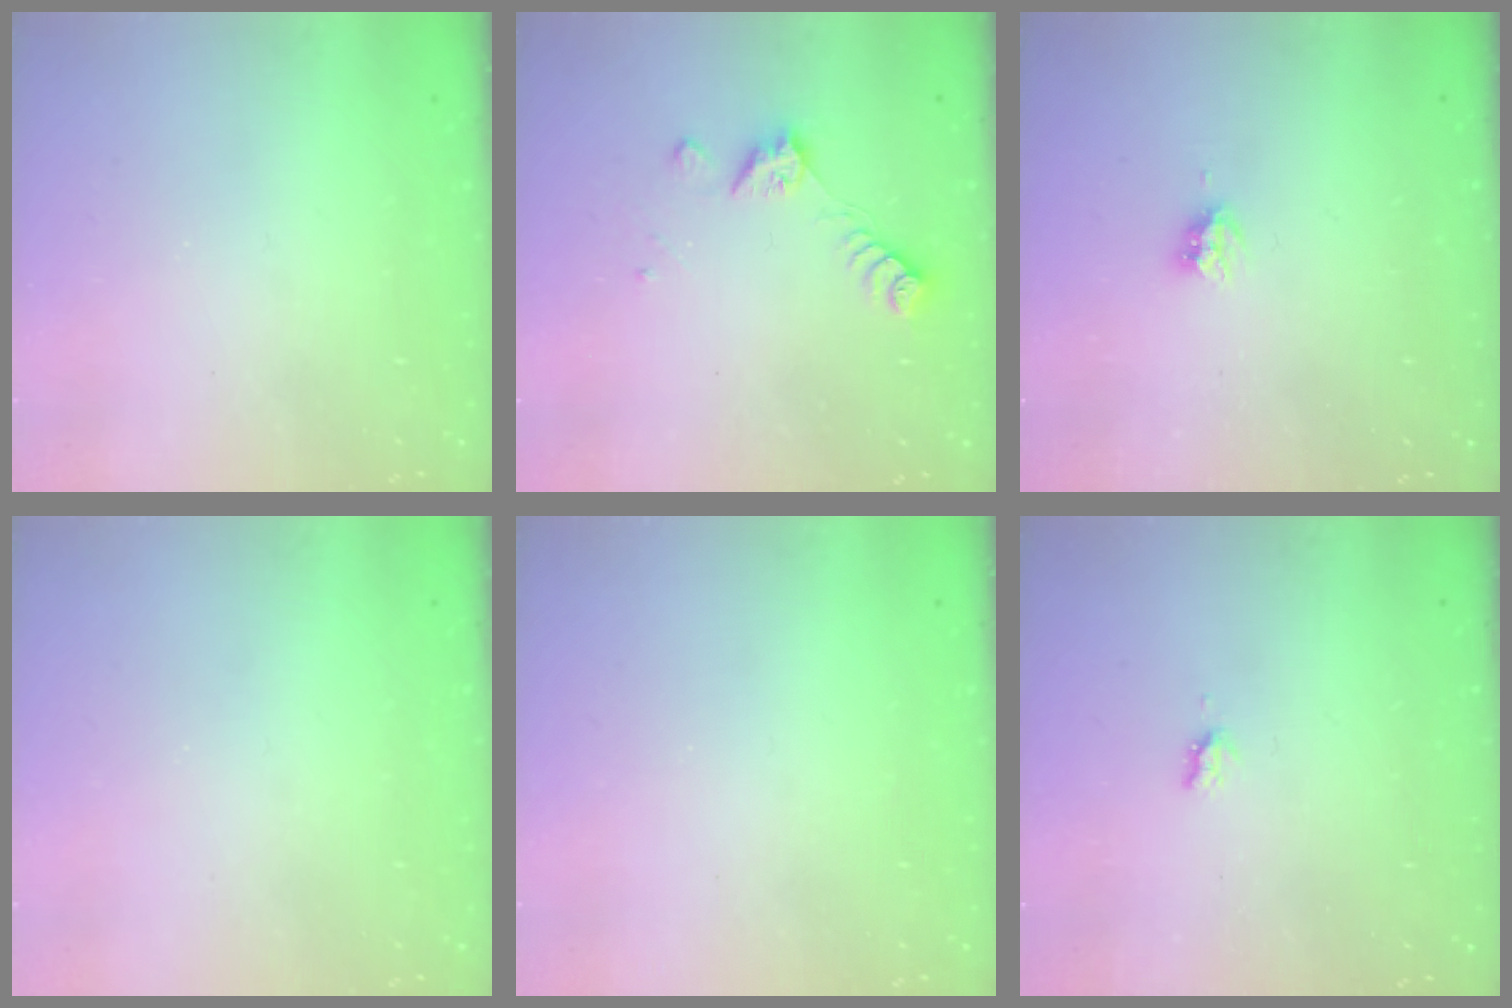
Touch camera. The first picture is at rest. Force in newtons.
{"total": 6.4, "press": 6.3, "slide": 1.1}
{"total": 3.7, "press": 3.7, "slide": 0.1}
{"total": 0.0}
{"total": 0.0}
{"total": 2.4, "press": 2.4, "slide": 0.4}